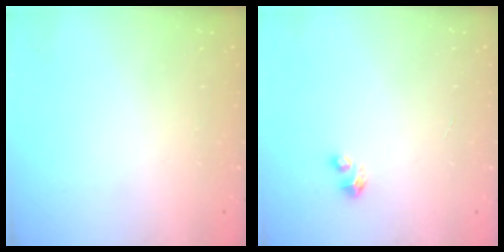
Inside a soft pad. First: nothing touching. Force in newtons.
{"total": 2.8, "press": 2.8, "slide": 0.1}